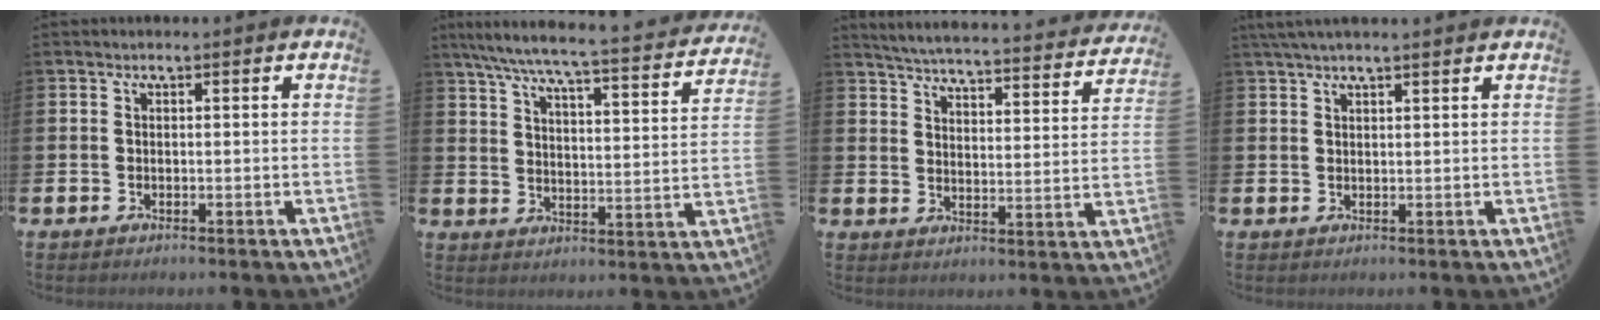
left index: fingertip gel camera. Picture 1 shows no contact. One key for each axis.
{"total": 6.8, "fx": 6.1, "fy": 0.4, "fz": 3.1, "tx": -0.085, "ty": -0.047, "tz": 0.099}
{"total": 4.9, "fx": 4.8, "fy": 0.2, "fz": 1.0, "tx": -0.034, "ty": -0.046, "tz": 0.076}
{"total": 2.3, "fx": 2.0, "fy": 0.1, "fz": 1.1, "tx": -0.021, "ty": -0.001, "tz": 0.035}